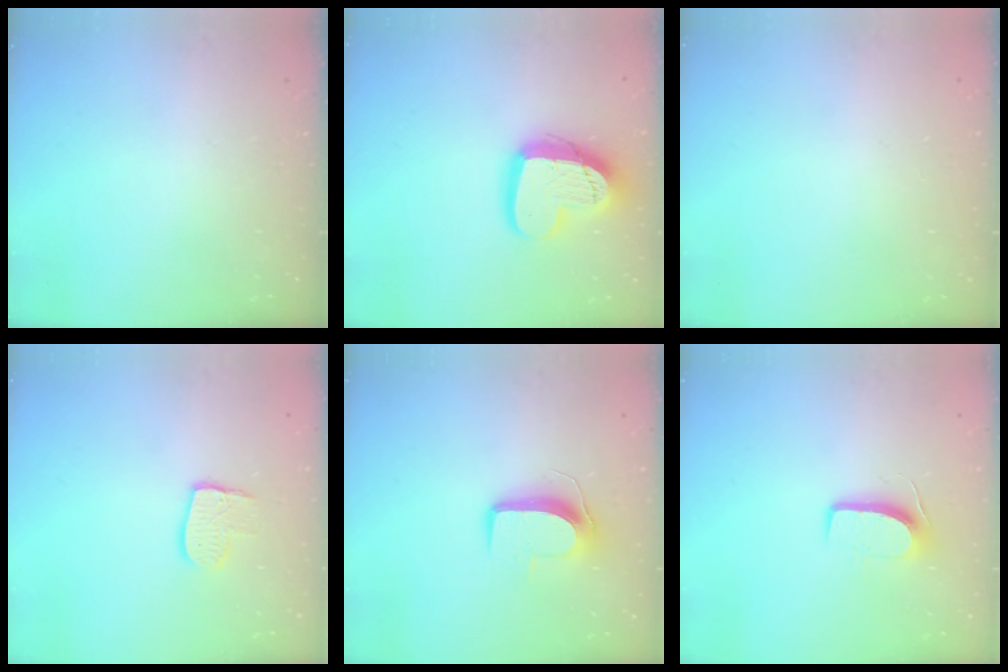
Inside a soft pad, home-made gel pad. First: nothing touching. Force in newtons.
{"total": 16.4, "press": 16.3, "slide": 1.4}
{"total": 0.0}
{"total": 8.7, "press": 8.6, "slide": 0.7}
{"total": 9.6, "press": 9.6, "slide": 0.3}
{"total": 7.6, "press": 7.6, "slide": 0.5}